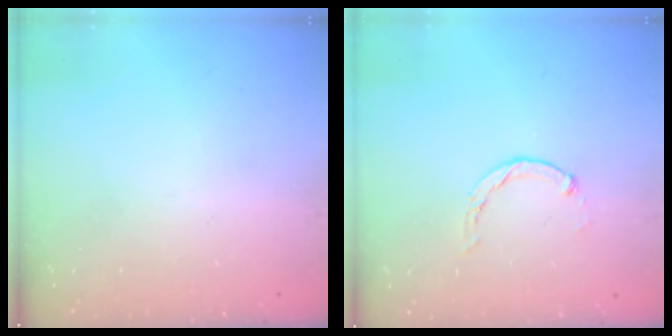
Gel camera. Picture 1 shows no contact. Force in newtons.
{"total": 0.0}